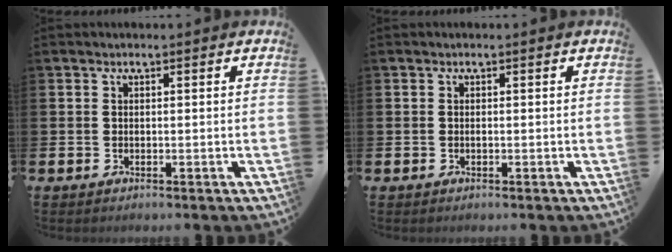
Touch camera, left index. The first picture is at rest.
{"total": 0.0}